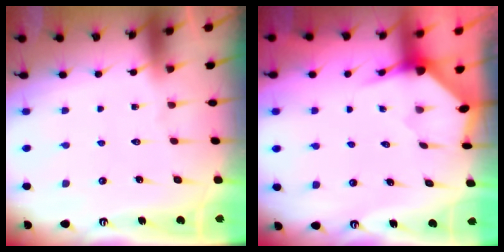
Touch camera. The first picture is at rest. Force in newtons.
{"total": 3.2, "press": 3.2, "slide": 0.3}